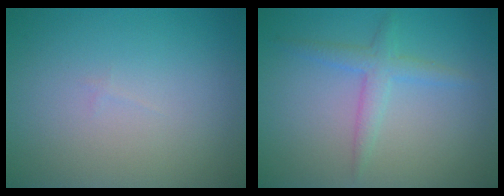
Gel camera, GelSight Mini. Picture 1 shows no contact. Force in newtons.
{"total": 2.2, "press": 2.2, "slide": 0.1}